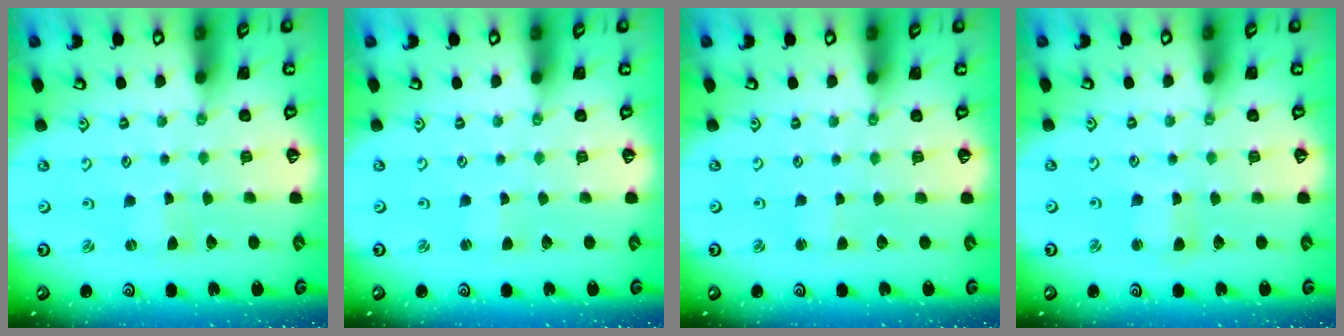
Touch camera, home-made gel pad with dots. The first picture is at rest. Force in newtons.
{"total": 0.0}
{"total": 0.8, "press": 0.8, "slide": 0.2}
{"total": 1.2, "press": 1.1, "slide": 0.3}